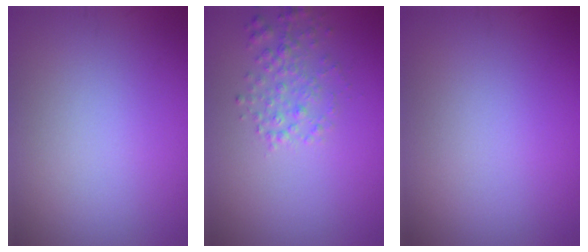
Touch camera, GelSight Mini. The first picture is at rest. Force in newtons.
{"total": 2.3, "press": 2.3, "slide": 0.1}
{"total": 0.0}